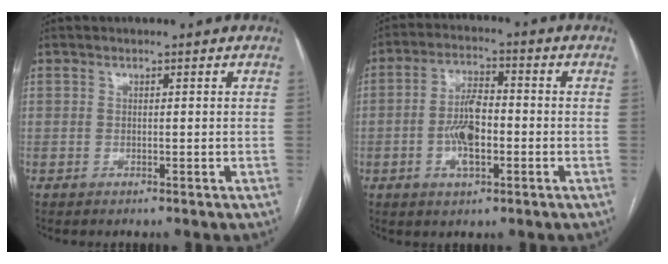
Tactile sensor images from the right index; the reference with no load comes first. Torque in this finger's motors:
{"motor_torque": [1.36, -0.12, 0.61, 0.14]}